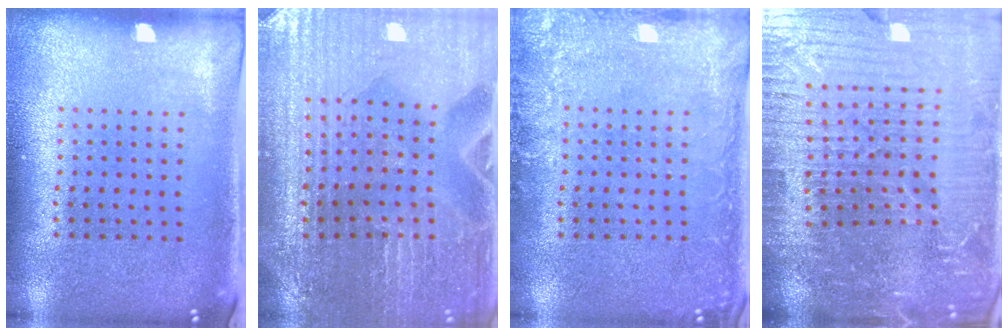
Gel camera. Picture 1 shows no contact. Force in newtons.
{"total": 2.2, "press": 2.1, "slide": 0.2}
{"total": 2.6, "press": 2.6, "slide": 0.3}
{"total": 5.8, "press": 5.2, "slide": 2.6}